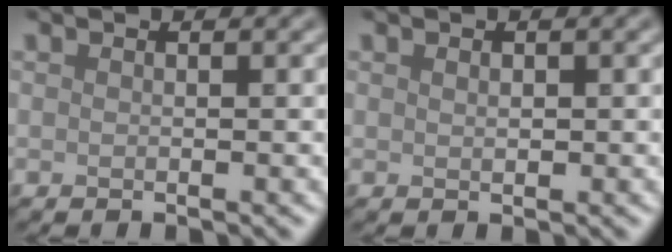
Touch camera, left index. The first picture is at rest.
{"total": 0.6, "force": [0.2, 0.4, 0.5], "torque": [-0.007, 0.000, 0.003]}